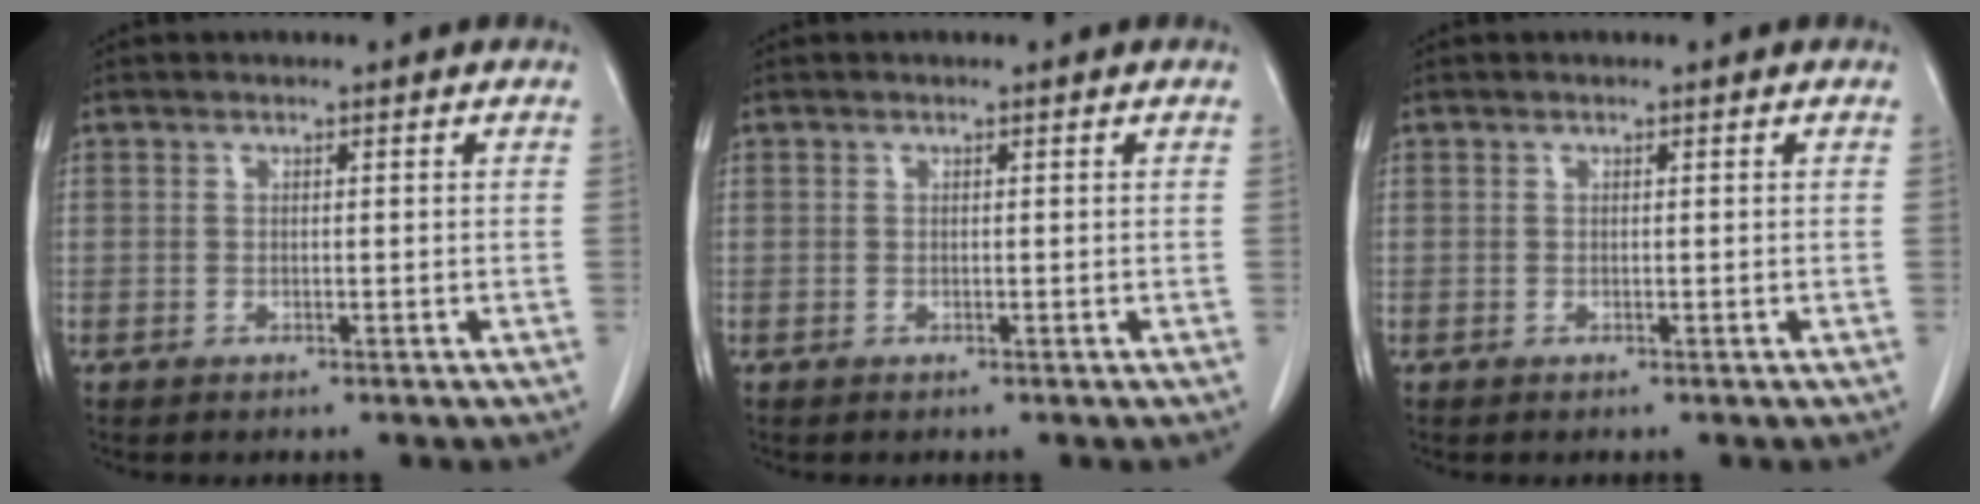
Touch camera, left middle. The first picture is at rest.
{"total": 0.0}
{"total": 0.0}